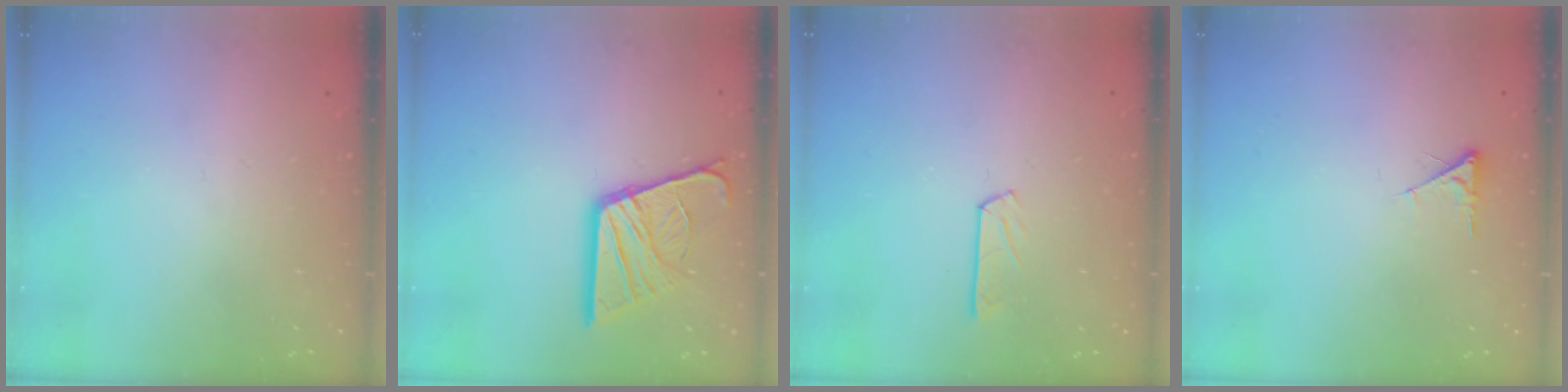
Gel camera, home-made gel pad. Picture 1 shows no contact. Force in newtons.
{"total": 16.2, "press": 16.1, "slide": 1.8}
{"total": 4.2, "press": 4.2, "slide": 0.4}
{"total": 2.4, "press": 2.4, "slide": 0.4}